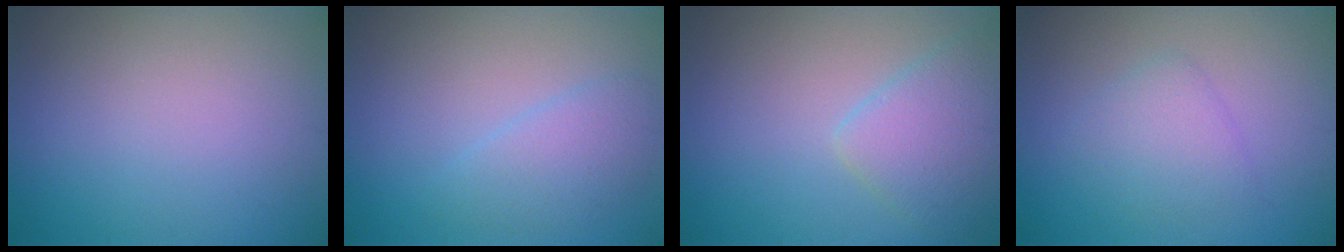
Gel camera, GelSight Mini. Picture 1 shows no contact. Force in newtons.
{"total": 2.5, "press": 2.5, "slide": 0.2}
{"total": 3.8, "press": 3.8, "slide": 0.3}
{"total": 2.6, "press": 2.6, "slide": 0.2}